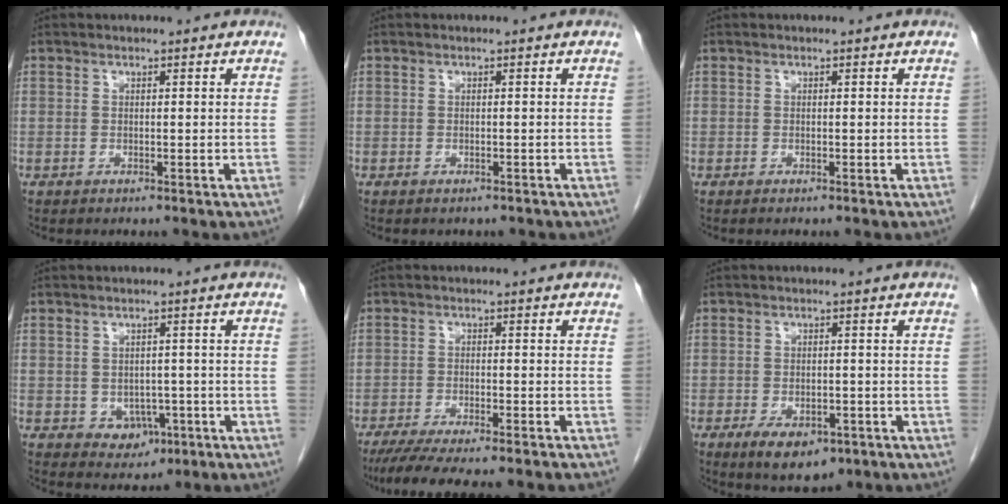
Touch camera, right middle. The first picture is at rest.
{"total": 2.1, "force": [-1.7, 0.9, 0.7], "torque": [-0.011, -0.002, -0.016]}
{"total": 0.0}
{"total": 4.0, "force": [-1.2, 3.2, 2.0], "torque": [-0.016, 0.005, -0.003]}
{"total": 11.7, "force": [-10.0, 0.4, 6.1], "torque": [-0.074, -0.020, -0.146]}
{"total": 7.2, "force": [-4.2, 3.7, 4.6], "torque": [-0.065, -0.003, -0.055]}